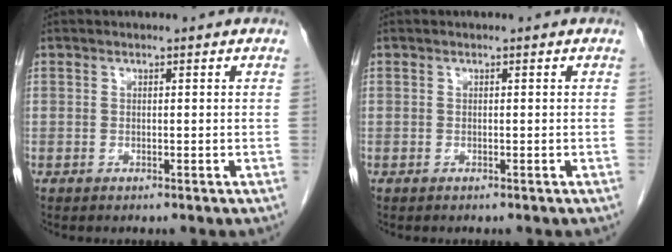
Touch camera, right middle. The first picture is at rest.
{"total": 0.0}